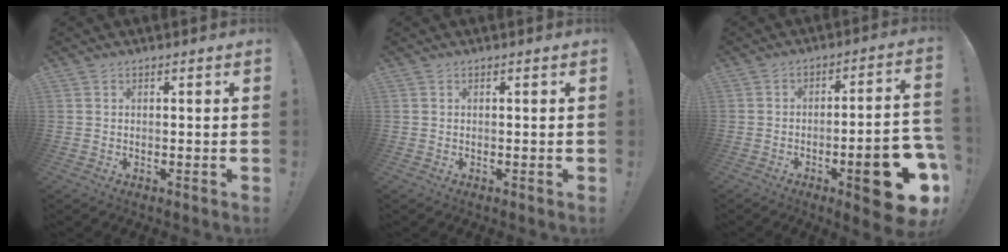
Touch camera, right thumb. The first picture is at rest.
{"total": 0.0}
{"total": 16.6, "force": [-7.1, 4.2, 14.4], "torque": [-0.170, 0.029, -0.101]}